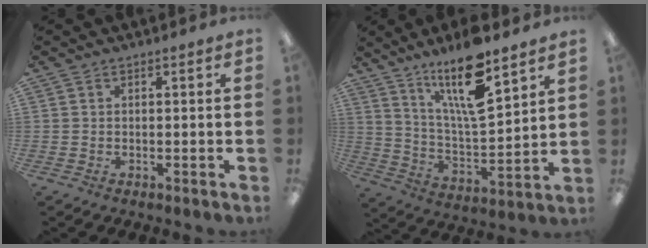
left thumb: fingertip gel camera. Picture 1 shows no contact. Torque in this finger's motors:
{"motor_torque": [0.34, 0.34, 1.66, -1.09, 0.13]}